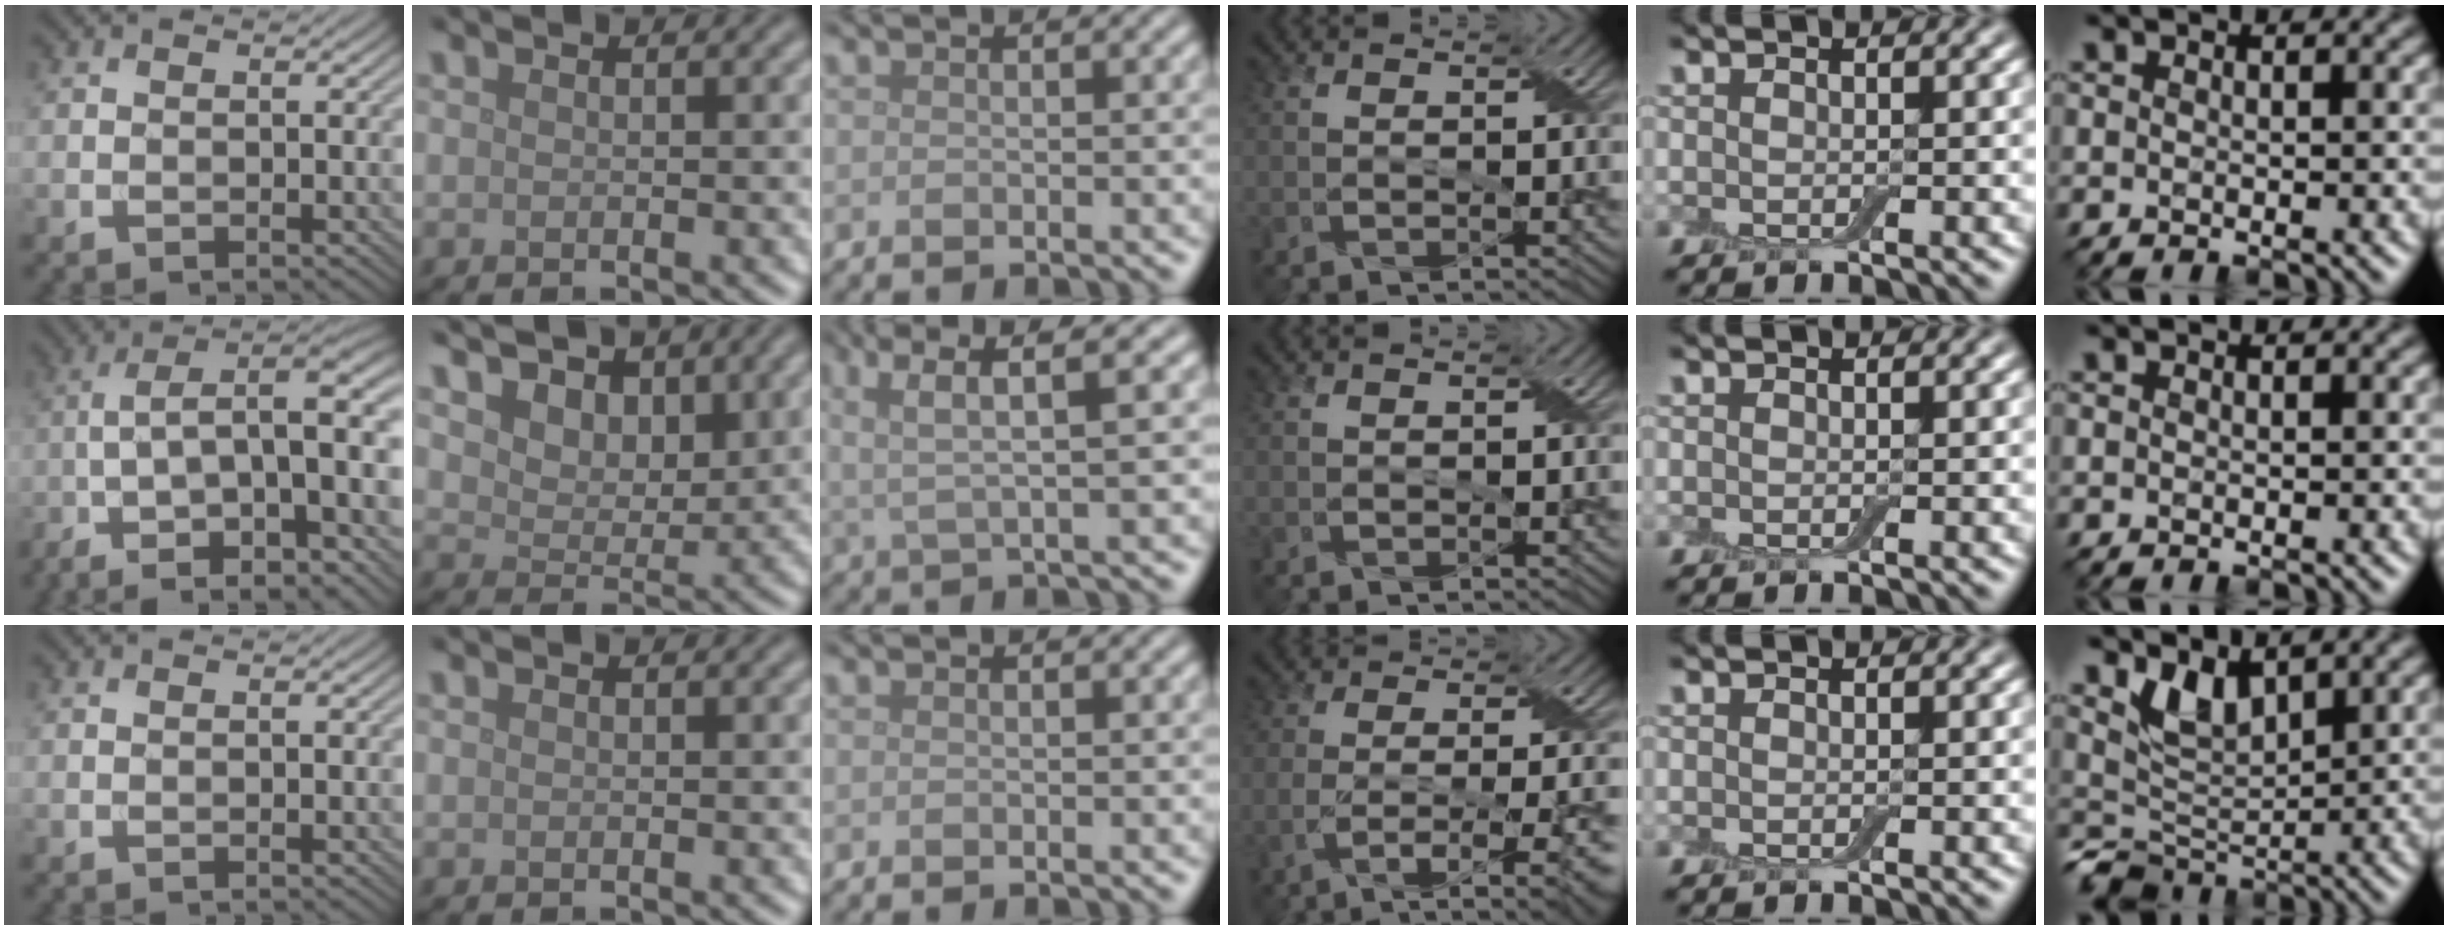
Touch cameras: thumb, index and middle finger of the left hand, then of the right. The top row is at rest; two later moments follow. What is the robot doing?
{"motion": "peel", "object": "bubble wrap"}